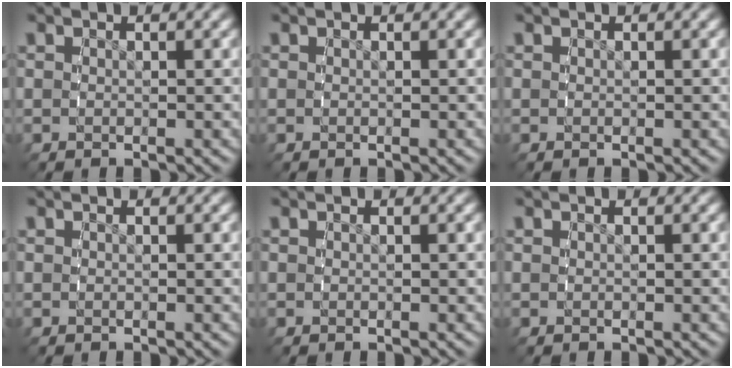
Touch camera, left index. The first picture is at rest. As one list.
[{"total": 0.0}, {"total": 0.0}, {"total": 0.0}, {"total": 0.0}, {"total": 0.0}]